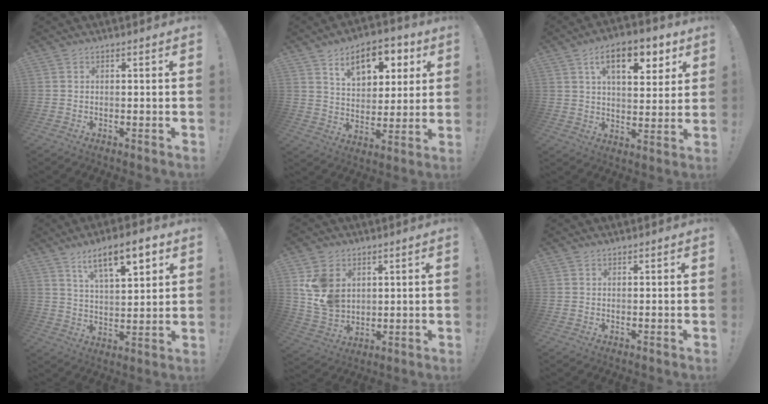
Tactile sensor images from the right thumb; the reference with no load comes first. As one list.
[{"total": 13.7, "force": [7.3, 8.0, 8.3], "torque": [-0.113, -0.034, 0.125]}, {"total": 14.1, "force": [6.9, 6.8, 10.2], "torque": [-0.144, -0.022, 0.113]}, {"total": 12.8, "force": [7.5, 4.1, 9.6], "torque": [-0.141, -0.033, 0.120]}, {"total": 11.3, "force": [4.4, 8.9, 5.3], "torque": [-0.099, -0.018, 0.091]}, {"total": 0.5, "force": [0.5, 0.2, 0.1], "torque": [0.000, -0.001, 0.009]}]